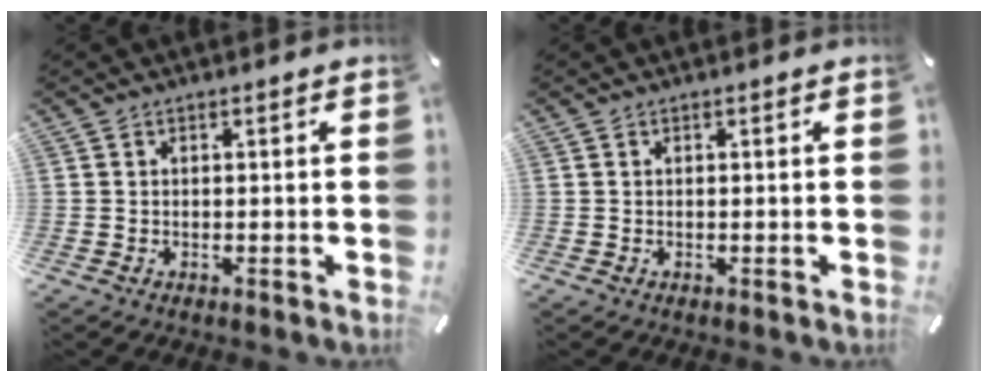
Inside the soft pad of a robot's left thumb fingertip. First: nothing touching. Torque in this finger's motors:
{"motor_torque": [-0.01, 0.01, -0.01, 0.01, 0.00]}